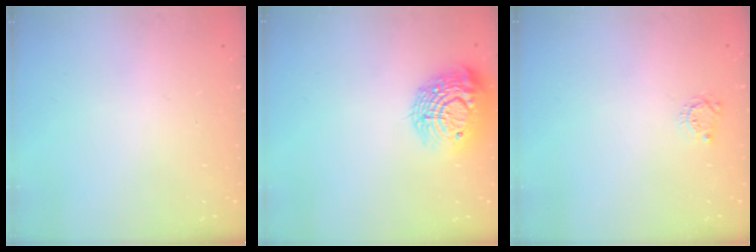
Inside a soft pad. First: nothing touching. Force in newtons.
{"total": 17.2, "press": 17.2, "slide": 0.9}
{"total": 3.4, "press": 3.4, "slide": 0.4}